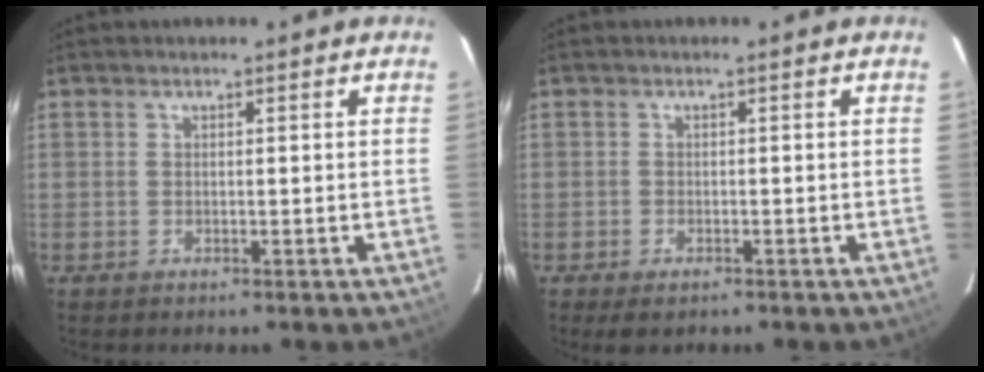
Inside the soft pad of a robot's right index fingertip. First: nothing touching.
{"total": 2.5, "force": [-1.7, 1.3, 1.3], "torque": [-0.029, -0.007, -0.029]}